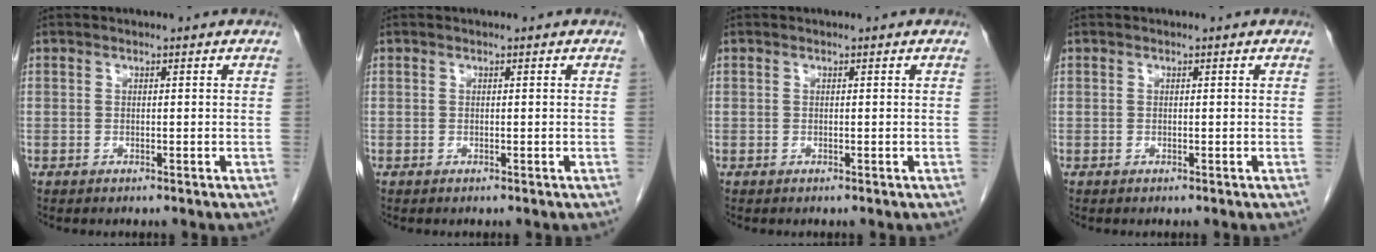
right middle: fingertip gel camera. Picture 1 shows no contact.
{"total": 0.0}
{"total": 0.0}
{"total": 0.0}